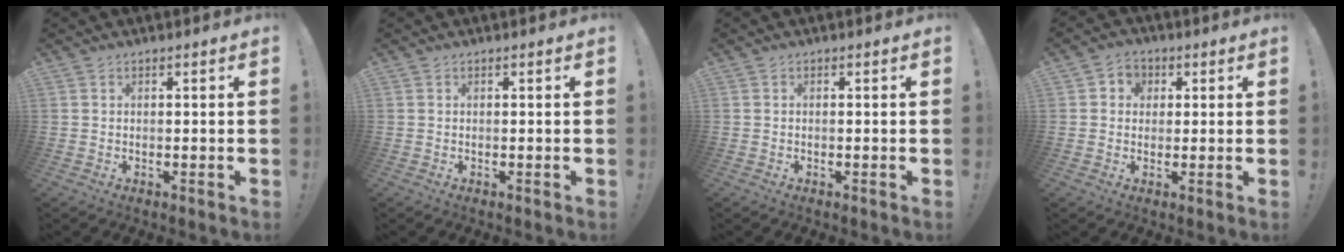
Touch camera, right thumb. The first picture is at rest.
{"total": 0.0}
{"total": 0.0}
{"total": 4.3, "force": [0.6, 4.0, 1.2], "torque": [-0.007, -0.001, 0.009]}